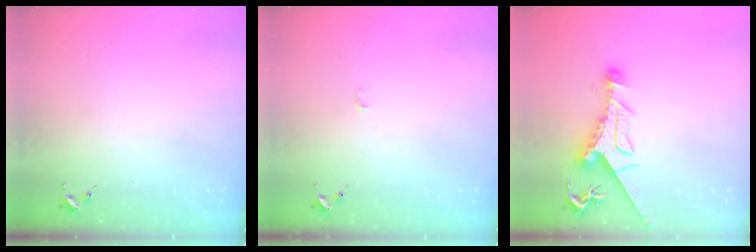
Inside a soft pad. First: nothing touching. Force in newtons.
{"total": 3.1, "press": 3.1, "slide": 0.3}
{"total": 11.4, "press": 11.4, "slide": 1.3}